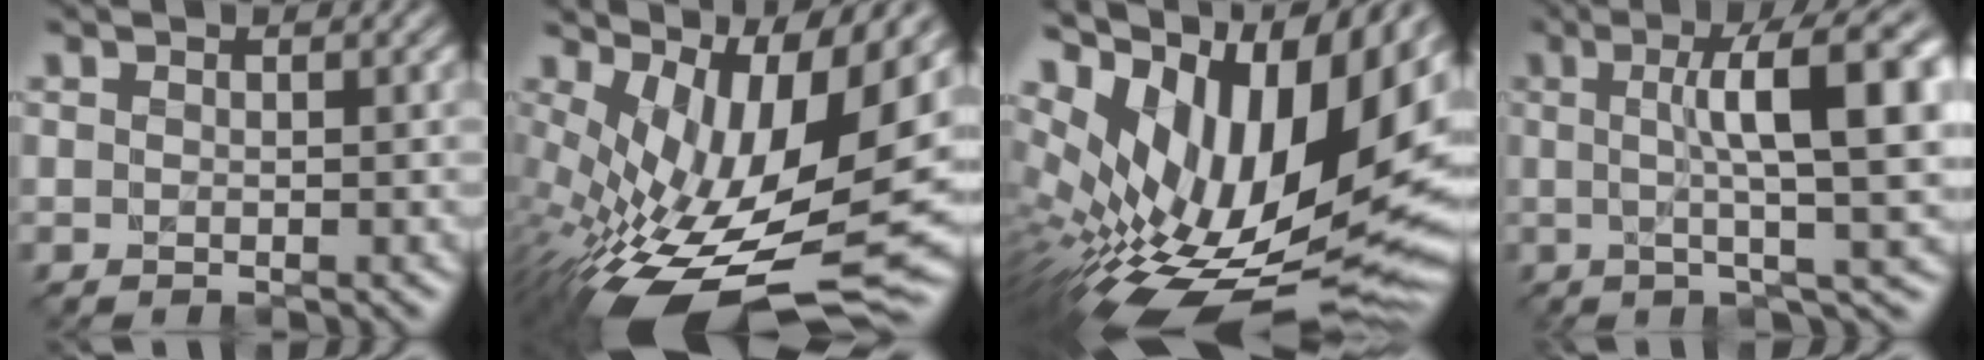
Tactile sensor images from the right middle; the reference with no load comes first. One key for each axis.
{"total": 14.9, "fx": -0.1, "fy": 6.0, "fz": 13.7, "tx": -0.241, "ty": -0.023, "tz": 0.018}
{"total": 17.7, "fx": 3.2, "fy": 8.9, "fz": 15.0, "tx": -0.232, "ty": 0.007, "tz": 0.054}
{"total": 11.4, "fx": 2.0, "fy": 2.4, "fz": 11.0, "tx": -0.133, "ty": 0.014, "tz": 0.024}